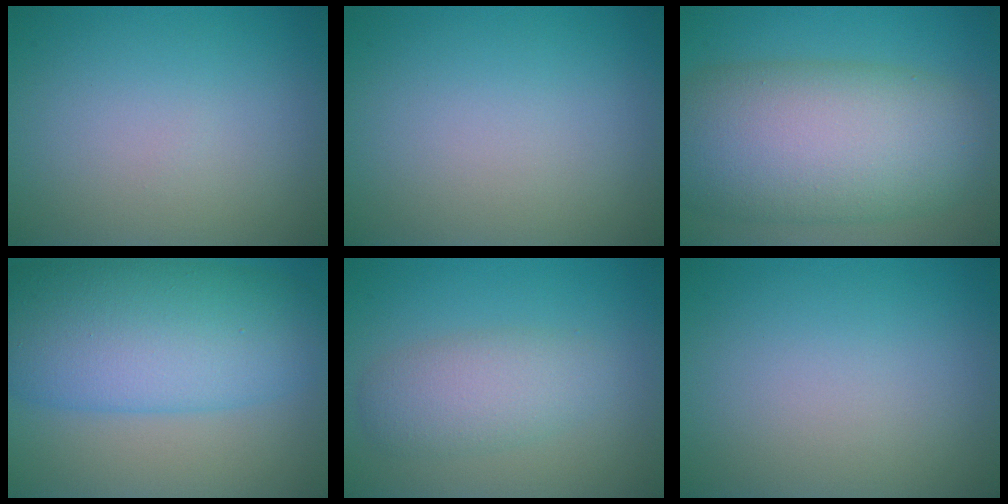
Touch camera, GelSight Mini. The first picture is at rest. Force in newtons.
{"total": 0.0}
{"total": 12.2, "press": 12.2, "slide": 0.4}
{"total": 11.4, "press": 11.4, "slide": 0.2}
{"total": 2.2, "press": 2.2, "slide": 0.2}
{"total": 0.0}